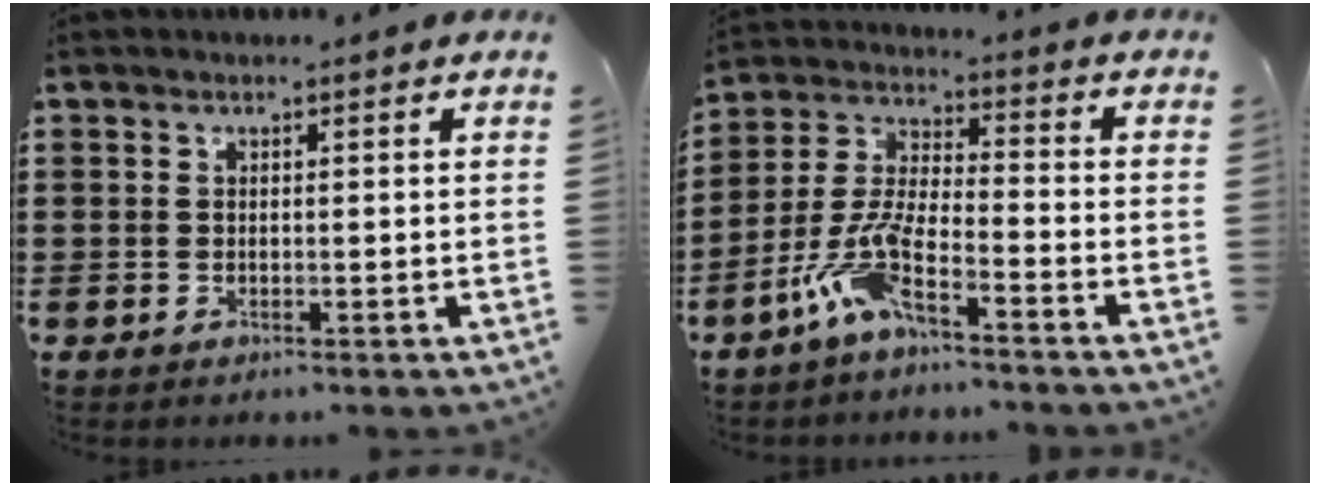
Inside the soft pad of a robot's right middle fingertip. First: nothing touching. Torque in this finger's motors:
{"motor_torque": [2.14, 0.00, 0.29, 0.21]}